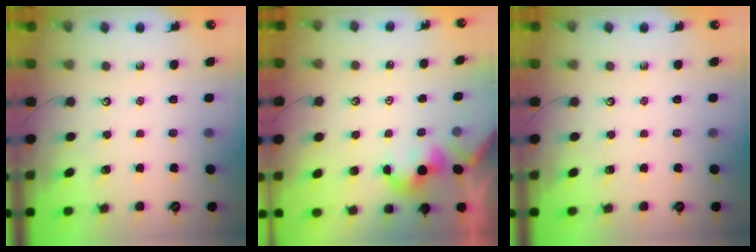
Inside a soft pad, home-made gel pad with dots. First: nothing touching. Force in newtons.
{"total": 2.0, "press": 2.0, "slide": 0.4}
{"total": 0.0}